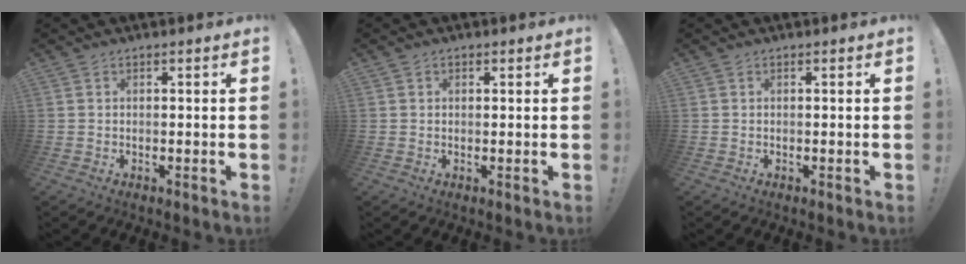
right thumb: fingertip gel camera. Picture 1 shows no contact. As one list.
[{"total": 0.7, "force": [0.5, 0.5, 0.1], "torque": [0.000, -0.001, 0.008]}, {"total": 0.0}]